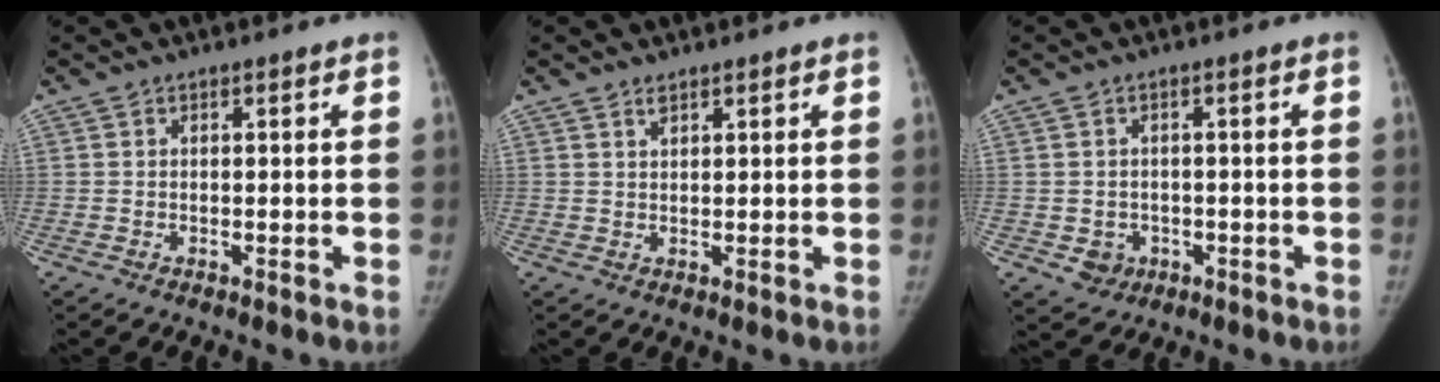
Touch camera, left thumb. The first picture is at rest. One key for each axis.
{"total": 1.6, "fx": 1.3, "fy": 0.6, "fz": 0.7, "tx": -0.008, "ty": -0.007, "tz": 0.024}
{"total": 3.6, "fx": -1.0, "fy": 3.2, "fz": 1.3, "tx": -0.005, "ty": 0.003, "tz": -0.004}